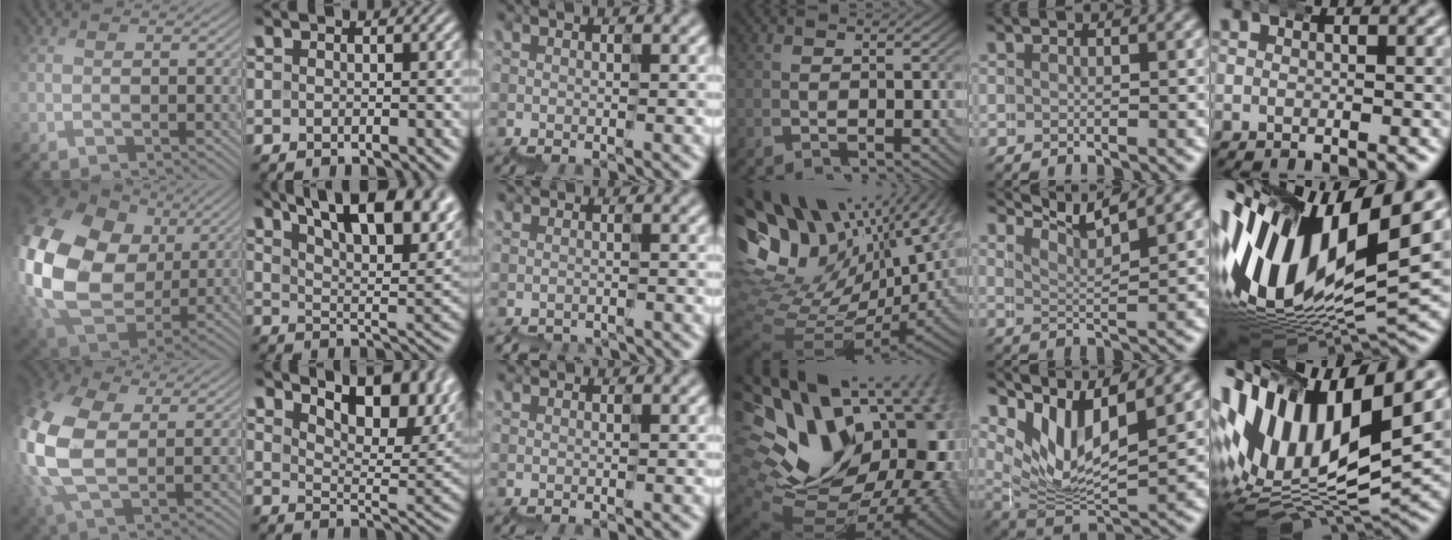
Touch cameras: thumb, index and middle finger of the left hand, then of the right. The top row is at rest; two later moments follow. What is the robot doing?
{"motion": "wrap", "object": "belt"}